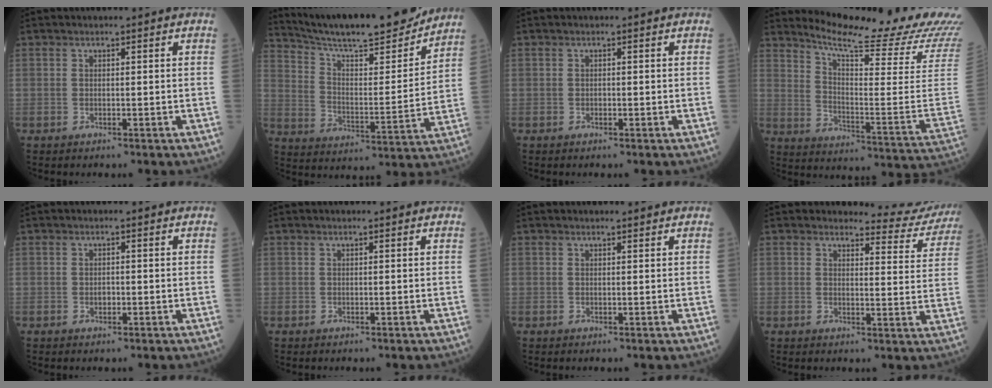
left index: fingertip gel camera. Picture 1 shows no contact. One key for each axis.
{"total": 20.8, "fx": 18.9, "fy": 1.8, "fz": 8.5, "tx": -0.146, "ty": -0.019, "tz": 0.286}
{"total": 0.0}
{"total": 23.4, "fx": 21.2, "fy": -0.1, "fz": 10.0, "tx": -0.167, "ty": -0.107, "tz": 0.271}
{"total": 0.9, "fx": -0.2, "fy": 0.6, "fz": 0.6, "tx": -0.012, "ty": 0.001, "tz": -0.004}
{"total": 0.0}
{"total": 1.3, "fx": 1.3, "fy": 0.1, "fz": 0.2, "tx": -0.009, "ty": 0.004, "tz": 0.018}
{"total": 8.5, "fx": 8.4, "fy": 0.8, "fz": -1.1, "tx": 0.020, "ty": -0.054, "tz": 0.079}